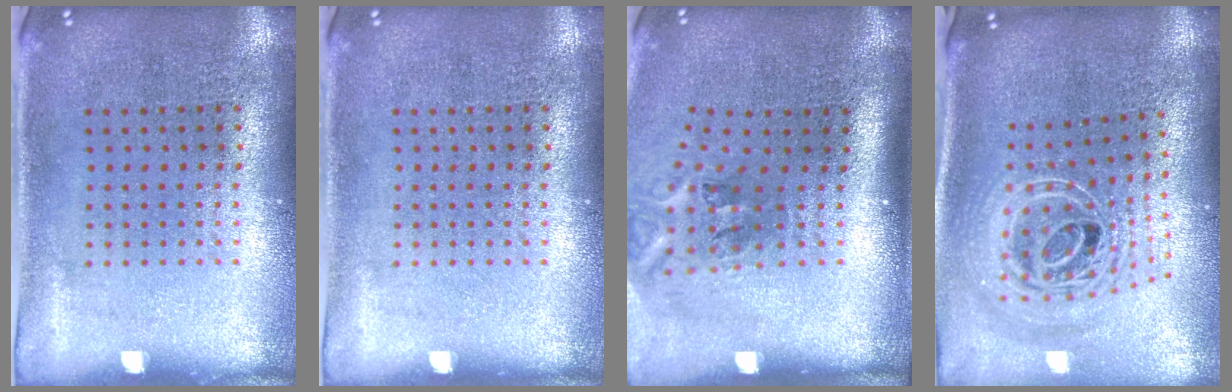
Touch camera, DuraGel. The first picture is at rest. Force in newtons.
{"total": 0.0}
{"total": 2.3, "press": 1.4, "slide": 1.9}
{"total": 2.7, "press": 1.8, "slide": 2.0}